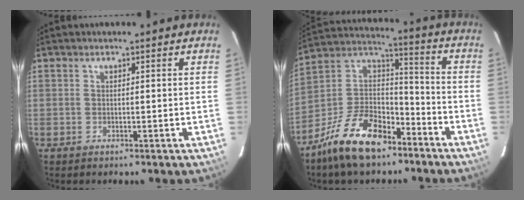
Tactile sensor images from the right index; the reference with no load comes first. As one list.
[{"total": 18.2, "force": [-12.1, 9.2, 10.1], "torque": [-0.213, 0.025, -0.207]}]